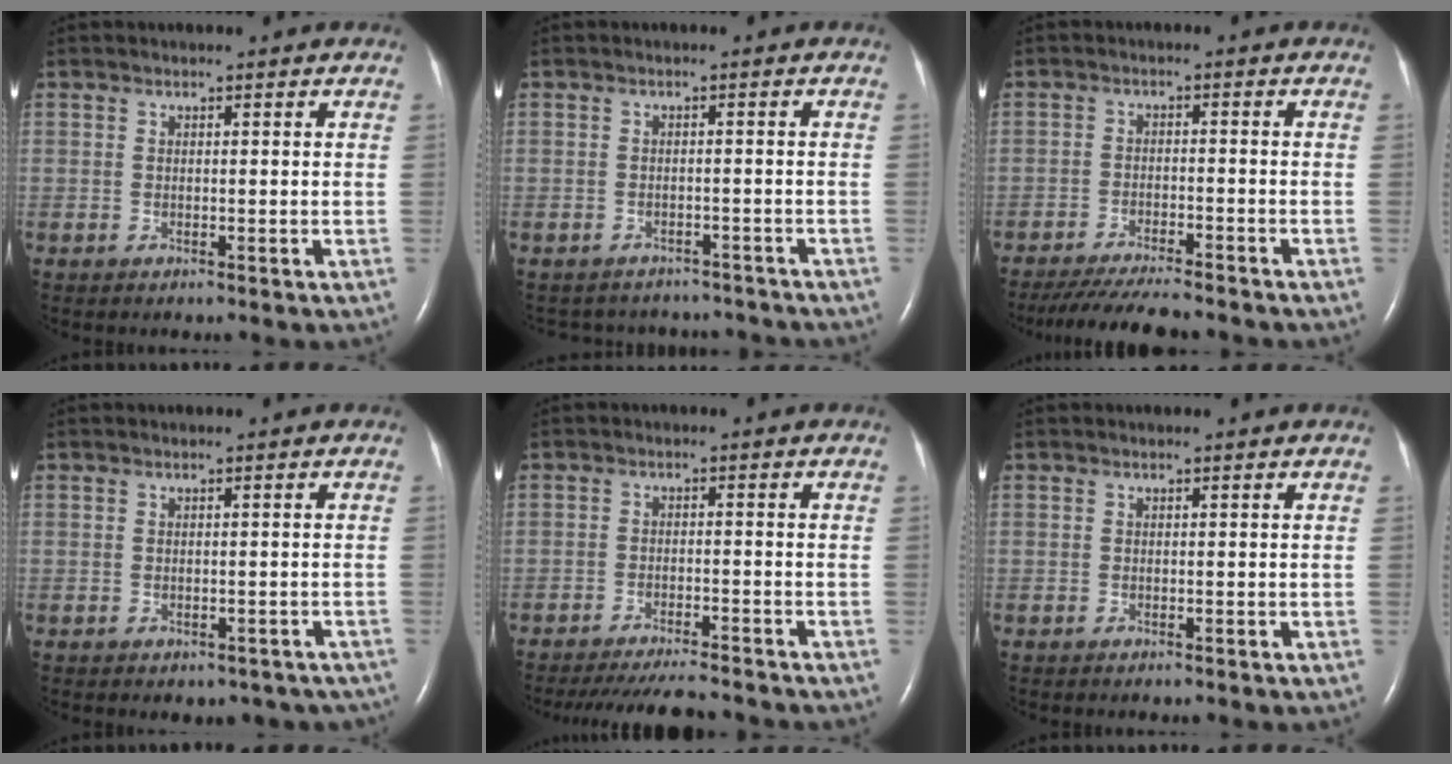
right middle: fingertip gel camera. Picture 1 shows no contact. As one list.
[{"total": 9.1, "force": [-8.4, 3.2, 0.8], "torque": [-0.016, 0.015, -0.092]}, {"total": 10.6, "force": [-9.6, 0.9, 4.5], "torque": [-0.071, -0.021, -0.146]}, {"total": 5.4, "force": [-4.6, 2.2, 1.7], "torque": [-0.011, 0.009, -0.044]}, {"total": 10.8, "force": [-10.0, 1.0, 4.0], "torque": [-0.062, -0.017, -0.142]}, {"total": 0.0}]